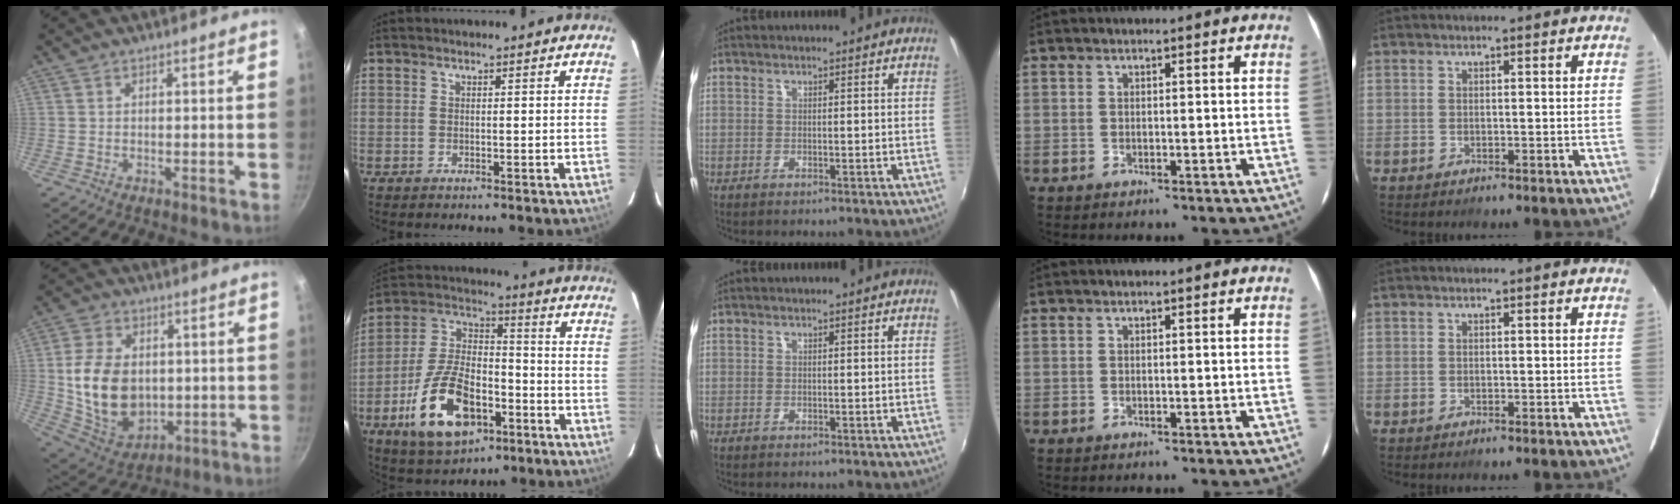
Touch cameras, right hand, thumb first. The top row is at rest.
{"thumb": {"total": 16.7, "force": [0.4, 12.2, 11.4], "torque": [-0.185, -0.007, 0.025]}, "index": {"total": 18.1, "force": [-7.9, 9.6, 13.1], "torque": [-0.271, 0.009, -0.128]}}